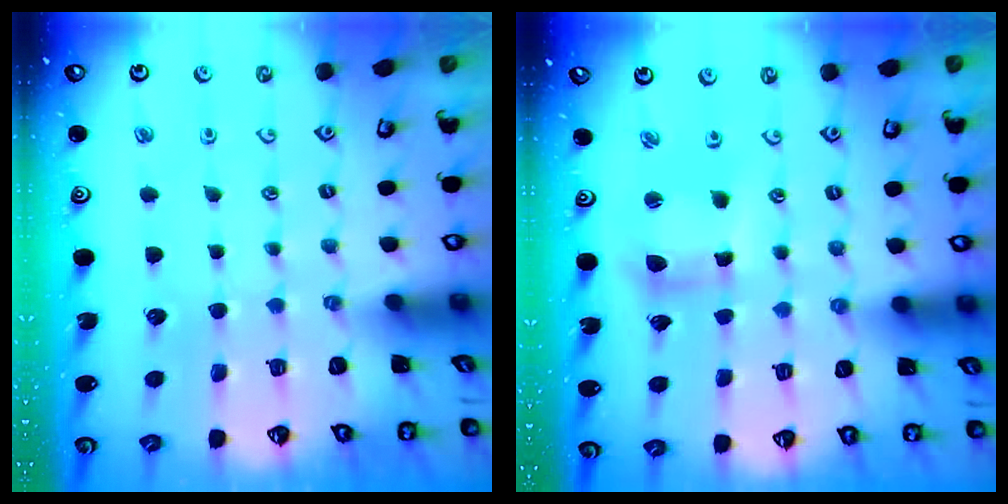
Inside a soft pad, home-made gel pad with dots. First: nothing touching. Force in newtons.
{"total": 6.0, "press": 5.9, "slide": 0.9}